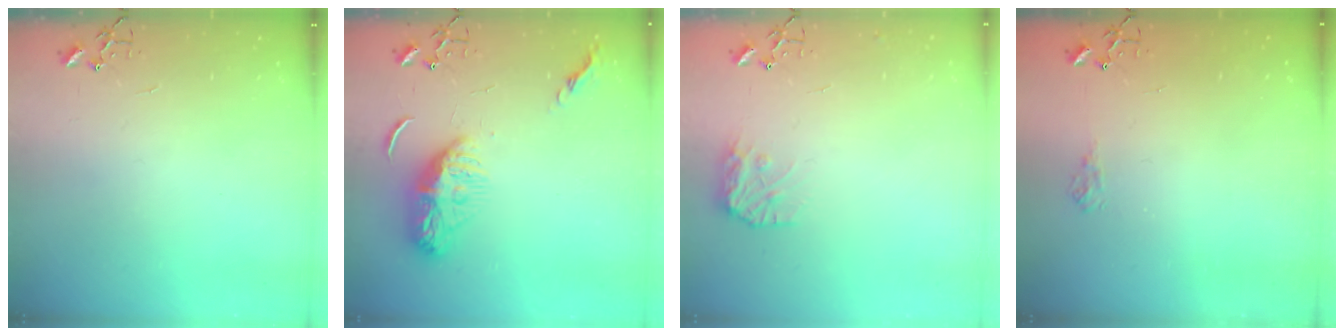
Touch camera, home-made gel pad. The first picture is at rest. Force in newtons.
{"total": 11.6, "press": 11.6, "slide": 1.3}
{"total": 9.2, "press": 9.2, "slide": 0.3}
{"total": 4.7, "press": 4.7, "slide": 0.6}